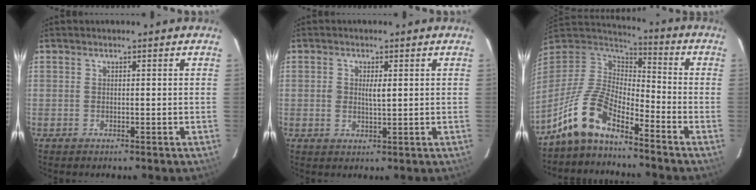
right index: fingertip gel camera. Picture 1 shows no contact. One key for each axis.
{"total": 2.6, "fx": 0.5, "fy": 1.0, "fz": 2.4, "tx": -0.043, "ty": -0.003, "tz": 0.010}
{"total": 10.4, "fx": -8.0, "fy": 3.1, "fz": 5.9, "tx": -0.140, "ty": 0.024, "tz": -0.161}